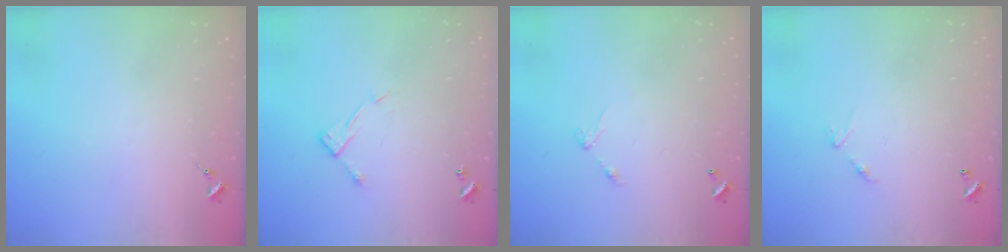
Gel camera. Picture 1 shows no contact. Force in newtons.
{"total": 6.4, "press": 6.4, "slide": 0.3}
{"total": 4.3, "press": 4.3, "slide": 0.3}
{"total": 5.8, "press": 5.8, "slide": 0.4}